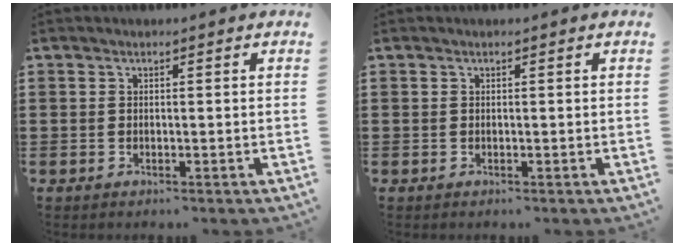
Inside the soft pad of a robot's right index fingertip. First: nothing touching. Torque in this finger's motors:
{"motor_torque": [-0.06, 0.01, 0.00, -0.01]}